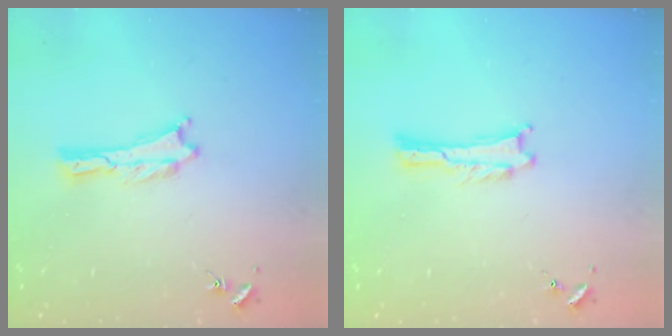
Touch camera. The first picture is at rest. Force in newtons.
{"total": 0.0}